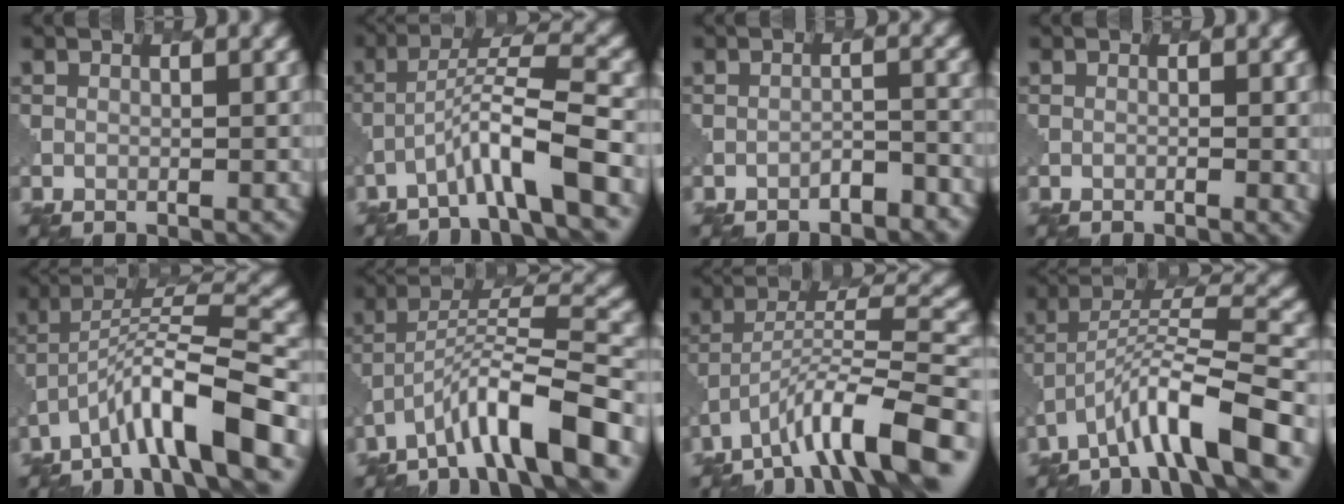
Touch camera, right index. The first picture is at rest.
{"total": 5.6, "force": [-3.1, 0.3, 4.7], "torque": [-0.081, 0.017, -0.062]}
{"total": 1.8, "force": [-1.6, 0.6, 0.7], "torque": [-0.008, 0.006, -0.024]}
{"total": 0.9, "force": [-0.3, 0.2, 0.8], "torque": [-0.012, -0.001, -0.004]}
{"total": 8.3, "force": [-5.1, 1.4, 6.5], "torque": [-0.106, 0.016, -0.092]}
{"total": 8.8, "force": [-5.6, 1.5, 6.6], "torque": [-0.106, 0.016, -0.099]}
{"total": 9.8, "force": [-6.7, 2.3, 6.9], "torque": [-0.106, 0.016, -0.116]}
{"total": 8.4, "force": [-5.4, 1.6, 6.3], "torque": [-0.103, 0.016, -0.099]}